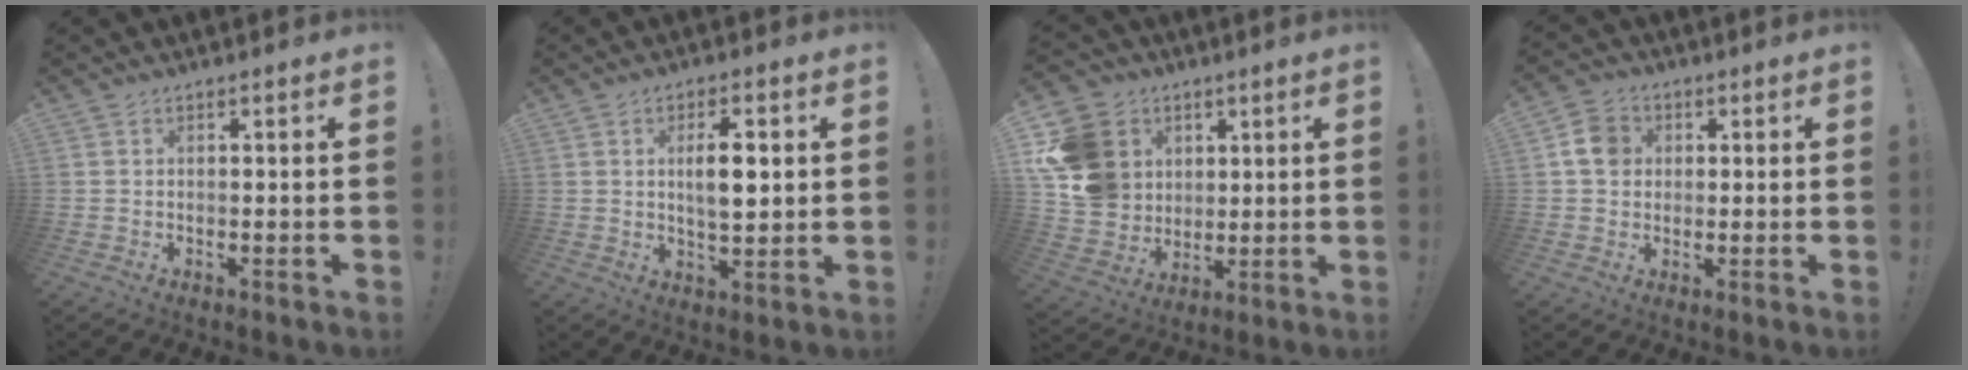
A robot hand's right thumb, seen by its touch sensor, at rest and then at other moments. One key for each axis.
{"total": 8.1, "fx": 1.6, "fy": 3.2, "fz": 7.3, "tx": -0.115, "ty": -0.006, "tz": 0.020}
{"total": 16.2, "fx": 4.3, "fy": 14.3, "fz": 6.2, "tx": -0.099, "ty": -0.014, "tz": 0.103}
{"total": 7.7, "fx": 1.6, "fy": 6.7, "fz": 3.5, "tx": -0.046, "ty": 0.010, "tz": 0.034}